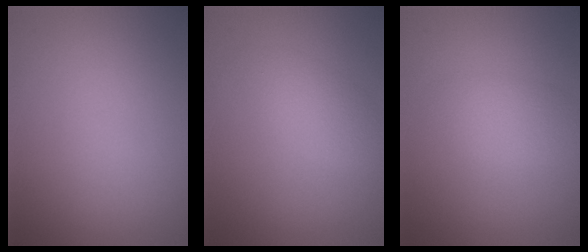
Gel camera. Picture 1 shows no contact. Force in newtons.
{"total": 2.4, "press": 2.4, "slide": 0.0}
{"total": 2.3, "press": 2.3, "slide": 0.1}